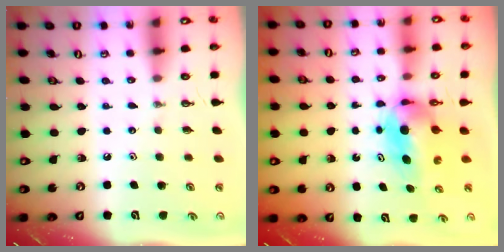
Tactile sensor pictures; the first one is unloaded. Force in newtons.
{"total": 7.8, "press": 6.4, "slide": 4.5}